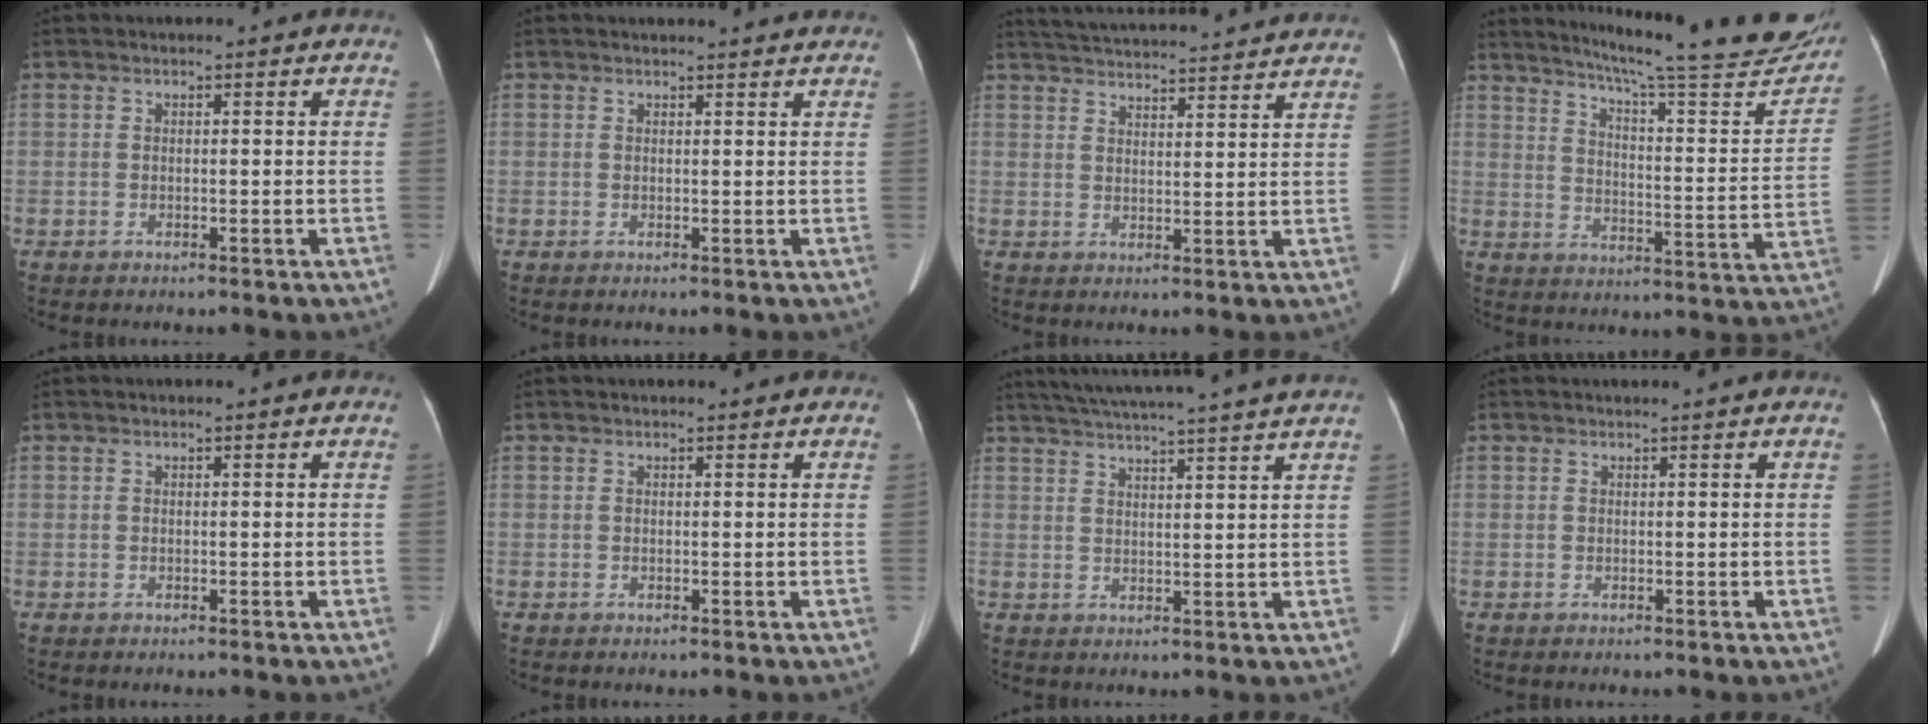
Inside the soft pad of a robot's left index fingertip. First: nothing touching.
{"total": 3.1, "force": [3.1, 0.0, 0.5], "torque": [-0.009, 0.006, 0.029]}
{"total": 19.8, "force": [18.8, 1.4, 6.1], "torque": [-0.104, 0.016, 0.250]}
{"total": 25.3, "force": [22.4, 2.0, 11.6], "torque": [-0.173, -0.076, 0.276]}
{"total": 0.0}
{"total": 1.2, "force": [1.1, 0.2, 0.4], "torque": [-0.012, 0.008, 0.012]}
{"total": 18.0, "force": [16.1, -1.3, 7.9], "torque": [-0.143, -0.006, 0.214]}
{"total": 1.2, "force": [1.1, -0.2, 0.3], "torque": [-0.010, 0.008, 0.020]}